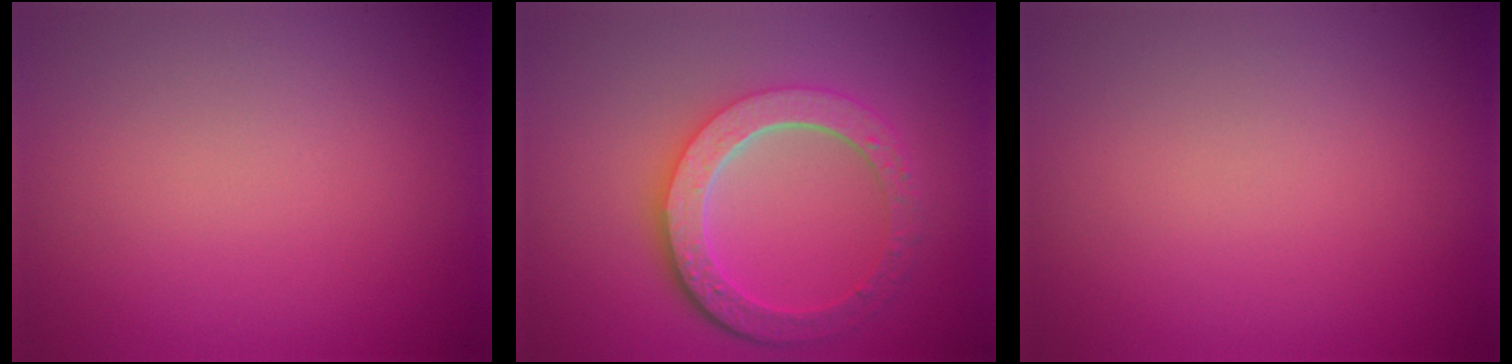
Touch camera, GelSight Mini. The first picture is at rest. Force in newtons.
{"total": 6.3, "press": 4.6, "slide": 4.2}
{"total": 0.0}